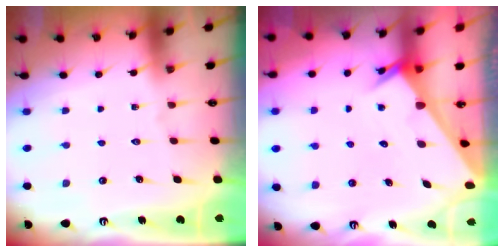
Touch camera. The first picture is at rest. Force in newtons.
{"total": 2.3, "press": 2.3, "slide": 0.1}